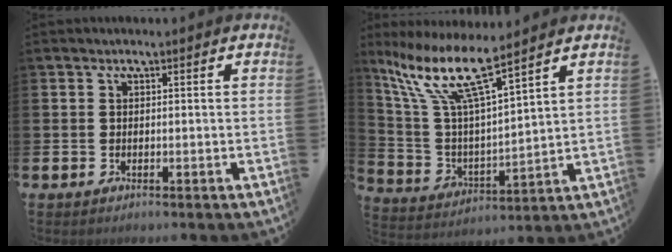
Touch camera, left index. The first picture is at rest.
{"total": 11.0, "force": [8.2, 1.9, 7.1], "torque": [-0.173, -0.040, 0.137]}